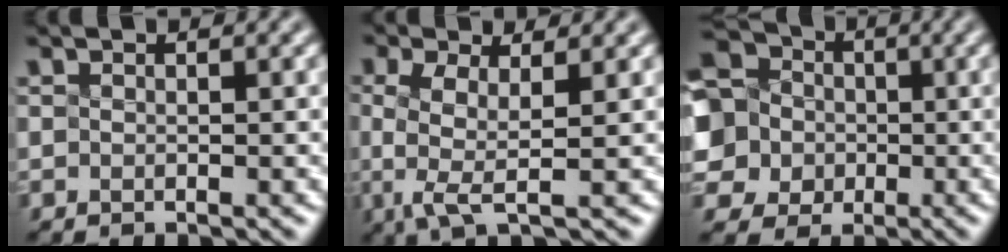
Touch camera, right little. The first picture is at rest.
{"total": 2.0, "force": [-1.4, -0.5, 1.4], "torque": [-0.059, -0.017, 0.000]}
{"total": 9.2, "force": [-2.2, 8.7, 2.1], "torque": [-0.111, 0.008, -0.038]}